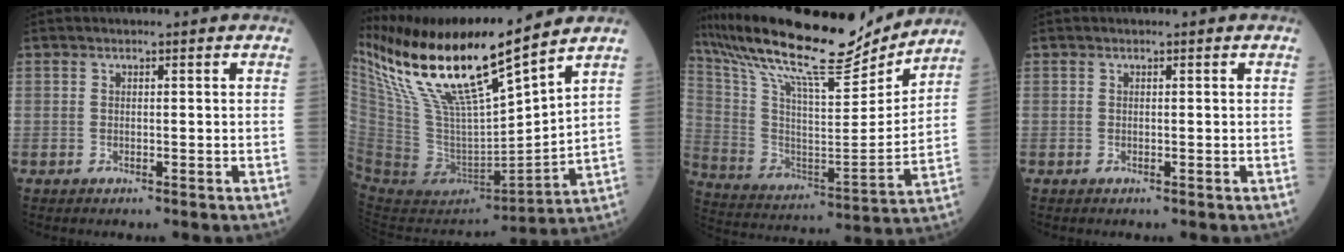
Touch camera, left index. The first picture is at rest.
{"total": 21.7, "force": [16.2, 2.4, 14.3], "torque": [-0.277, -0.004, 0.314]}
{"total": 23.5, "force": [20.5, 3.2, 10.8], "torque": [-0.219, -0.011, 0.339]}
{"total": 0.0}